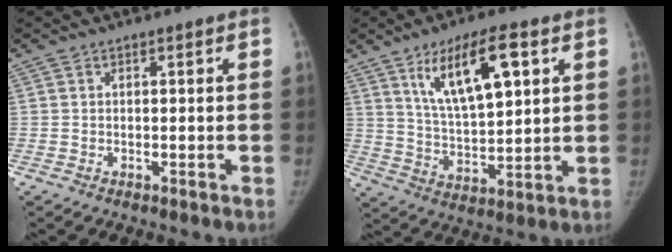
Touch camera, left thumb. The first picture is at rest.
{"total": 14.0, "force": [6.4, 4.8, 11.5], "torque": [-0.177, -0.024, 0.119]}